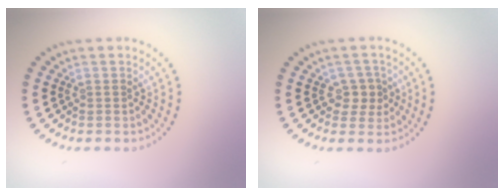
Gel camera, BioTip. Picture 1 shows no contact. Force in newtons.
{"total": 2.1, "press": 1.9, "slide": 1.0}